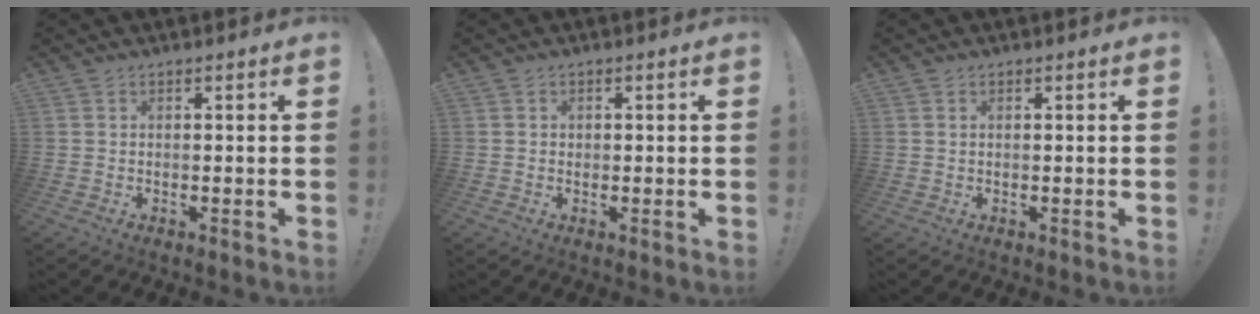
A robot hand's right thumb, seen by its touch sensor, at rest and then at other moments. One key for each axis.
{"total": 0.8, "fx": 0.2, "fy": 0.8, "fz": 0.2, "tx": -0.003, "ty": 0.002, "tz": 0.005}
{"total": 0.6, "fx": 0.5, "fy": 0.1, "fz": 0.3, "tx": 0.001, "ty": -0.003, "tz": 0.008}